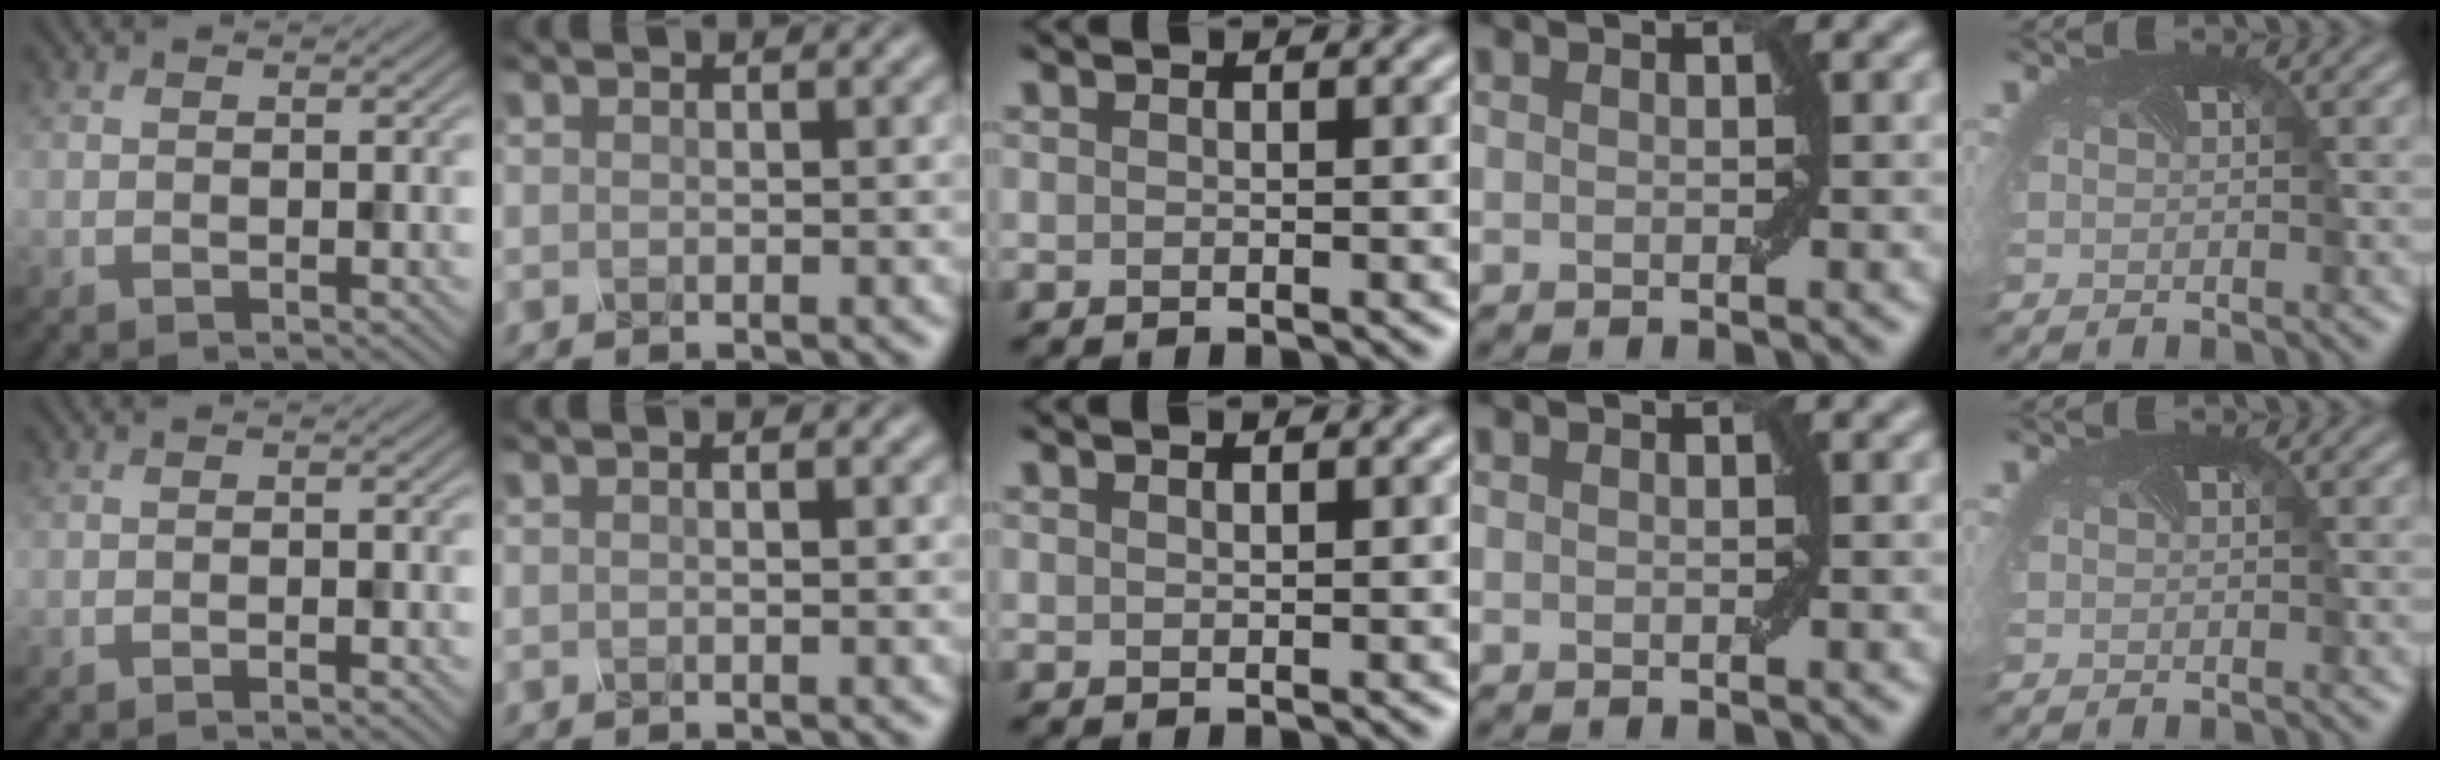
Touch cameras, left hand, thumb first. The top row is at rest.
{"thumb": {"total": 0.9, "force": [-0.6, 0.1, 0.7], "torque": [-0.011, 0.000, -0.011]}, "index": {"total": 0.7, "force": [0.1, 0.1, 0.7], "torque": [-0.014, 0.002, 0.000]}, "middle": {"total": 0.7, "force": [0.5, 0.1, 0.4], "torque": [0.000, 0.002, 0.008]}}